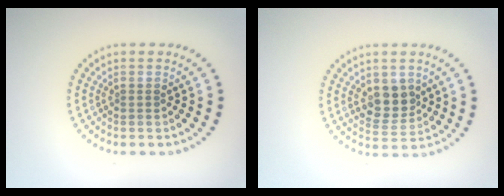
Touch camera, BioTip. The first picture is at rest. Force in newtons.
{"total": 3.5, "press": 3.3, "slide": 1.0}